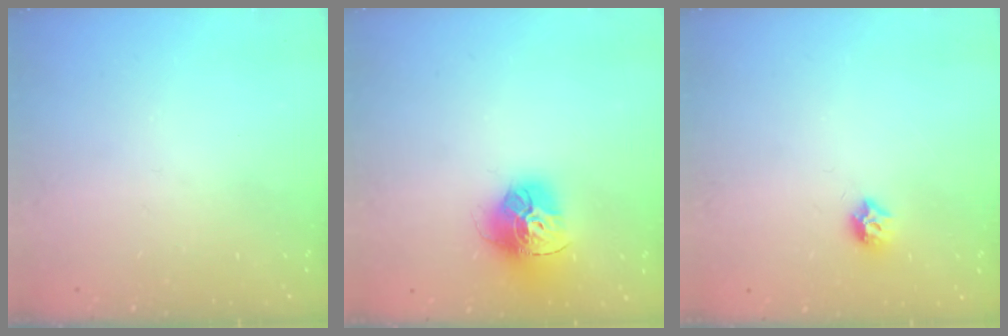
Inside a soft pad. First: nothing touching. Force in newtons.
{"total": 15.5, "press": 15.4, "slide": 1.7}
{"total": 7.5, "press": 7.4, "slide": 0.6}